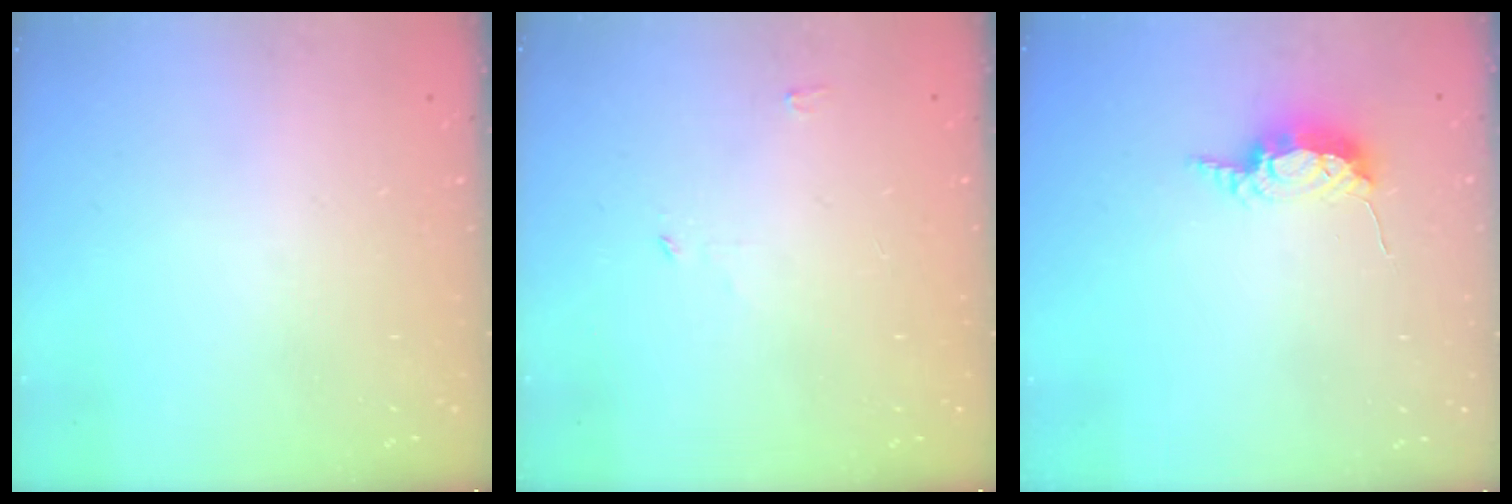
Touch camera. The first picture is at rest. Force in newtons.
{"total": 2.7, "press": 2.7, "slide": 0.3}
{"total": 6.4, "press": 6.4, "slide": 0.4}